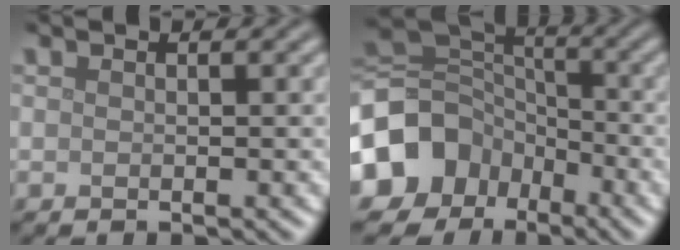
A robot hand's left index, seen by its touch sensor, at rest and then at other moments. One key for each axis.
{"total": 11.7, "fx": -5.4, "fy": 9.3, "fz": 4.5, "tx": -0.115, "ty": 0.000, "tz": -0.114}